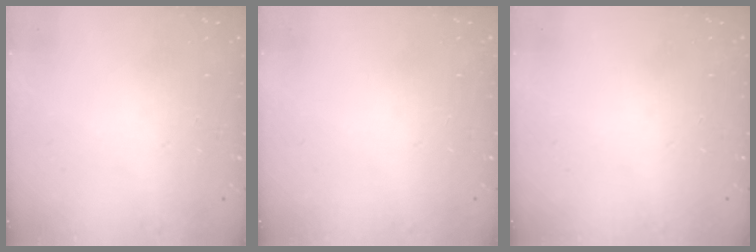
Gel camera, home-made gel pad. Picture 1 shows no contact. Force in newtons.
{"total": 0.0}
{"total": 0.0}